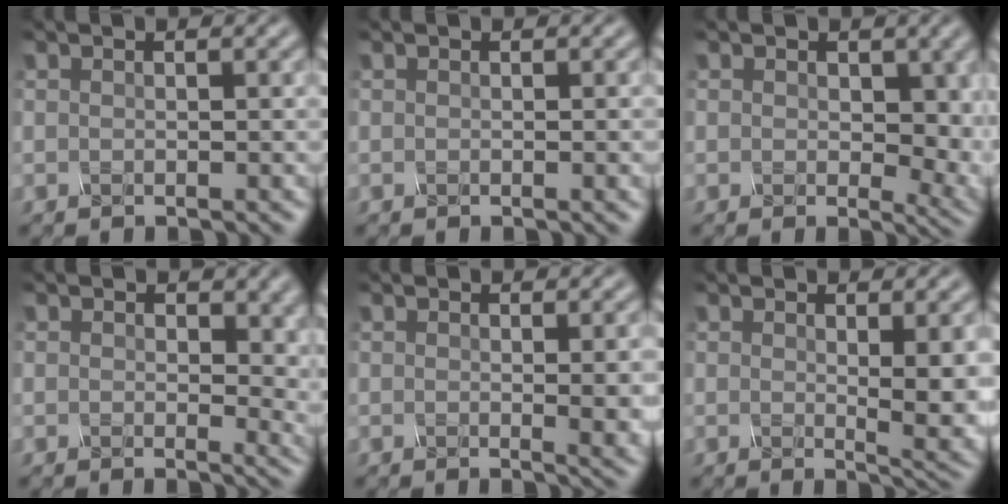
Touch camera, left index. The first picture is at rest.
{"total": 0.7, "force": [-0.1, 0.1, 0.7], "torque": [-0.008, 0.002, 0.000]}
{"total": 6.0, "force": [0.8, 3.8, 4.6], "torque": [-0.051, -0.012, 0.010]}
{"total": 4.6, "force": [1.0, 2.9, 3.5], "torque": [-0.029, -0.008, 0.010]}
{"total": 3.4, "force": [0.1, 0.8, 3.3], "torque": [-0.037, -0.003, 0.001]}
{"total": 4.6, "force": [0.6, 1.1, 4.4], "torque": [-0.056, -0.009, 0.013]}